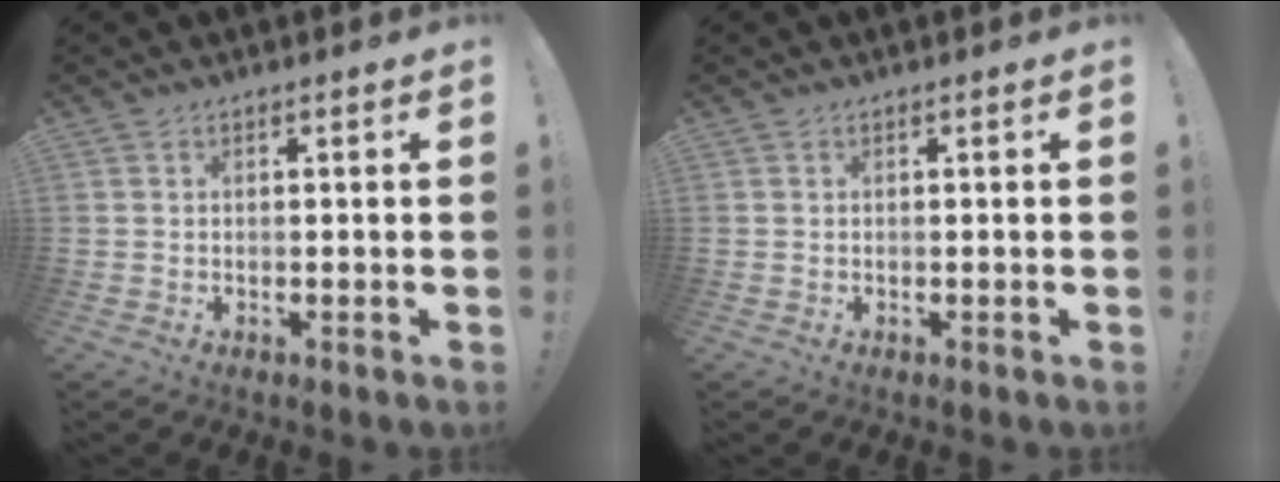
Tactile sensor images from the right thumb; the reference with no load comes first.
{"total": 0.0}